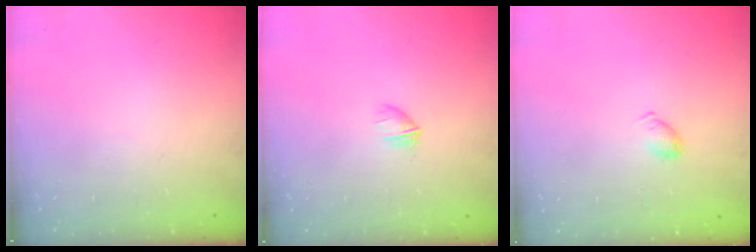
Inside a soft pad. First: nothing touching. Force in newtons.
{"total": 2.8, "press": 2.6, "slide": 0.9}
{"total": 3.6, "press": 3.5, "slide": 0.6}